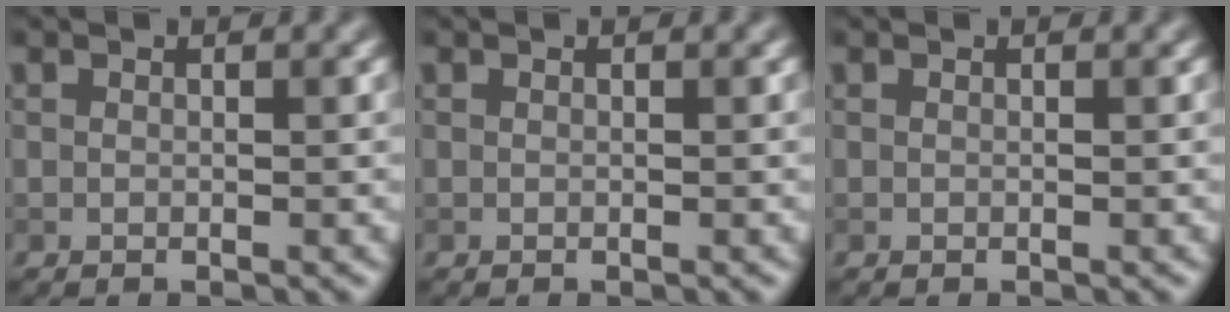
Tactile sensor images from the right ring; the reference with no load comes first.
{"total": 0.0}
{"total": 0.0}